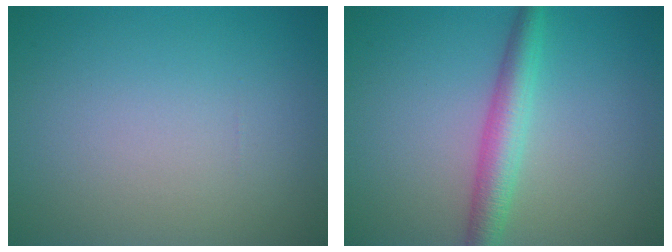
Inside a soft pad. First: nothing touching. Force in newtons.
{"total": 3.5, "press": 3.5, "slide": 0.0}